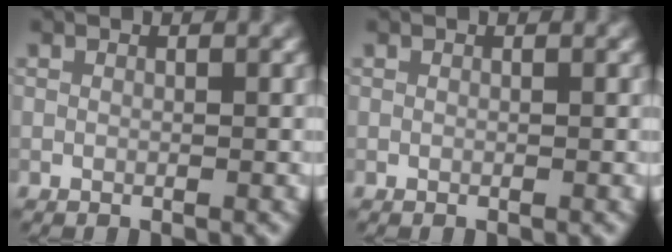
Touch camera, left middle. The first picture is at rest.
{"total": 0.0}